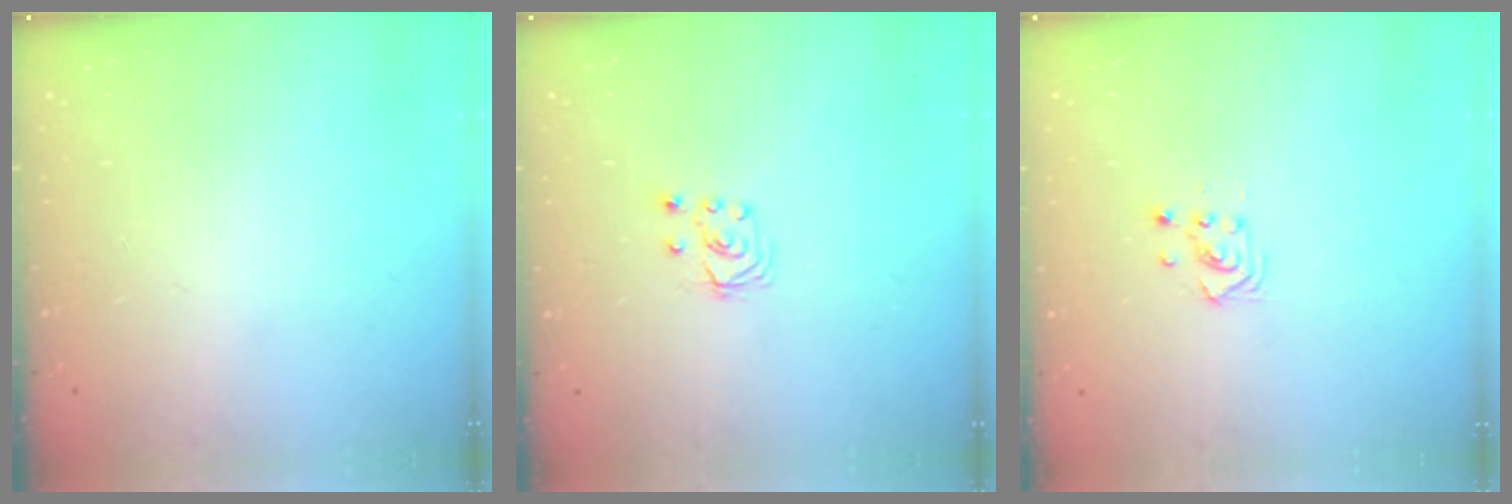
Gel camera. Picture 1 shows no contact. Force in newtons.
{"total": 3.5, "press": 3.5, "slide": 0.4}
{"total": 3.1, "press": 3.1, "slide": 0.2}